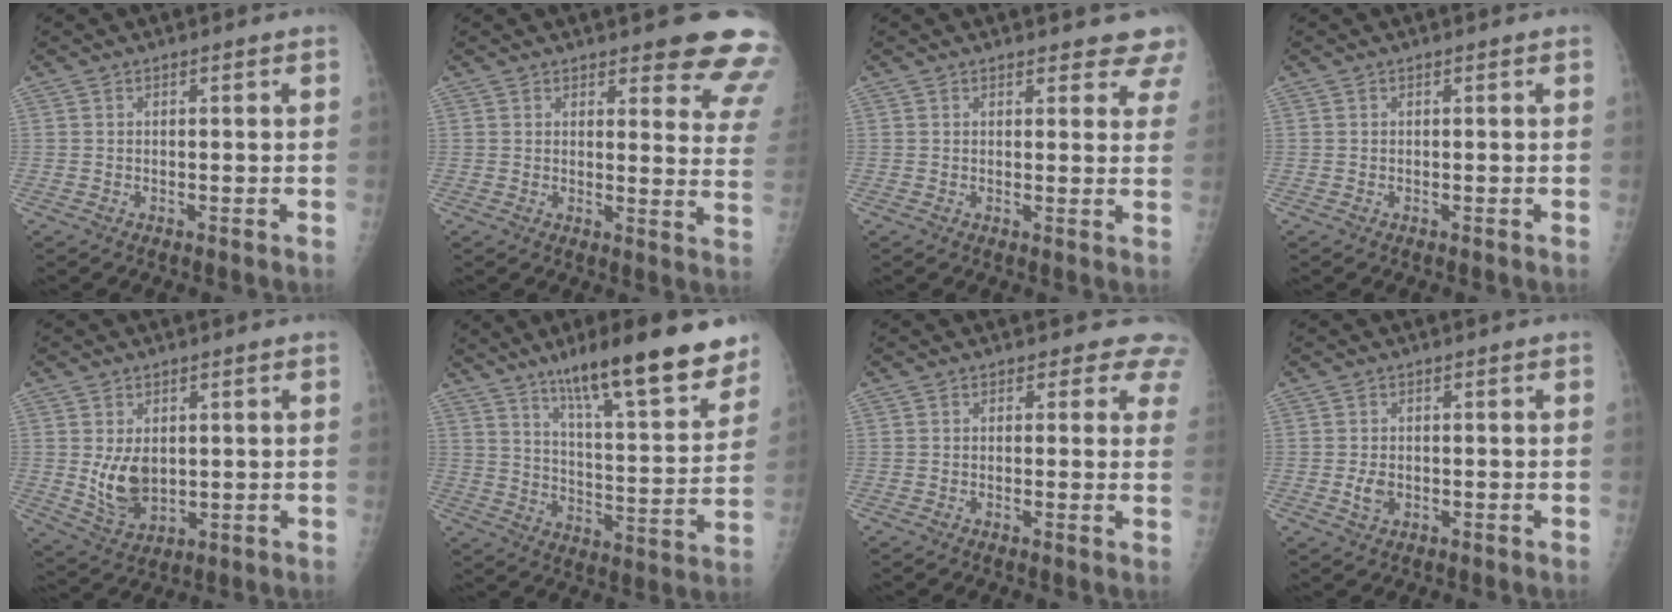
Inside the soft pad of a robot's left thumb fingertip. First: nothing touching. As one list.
[{"total": 13.4, "force": [11.3, 3.5, 6.2], "torque": [-0.022, -0.081, 0.109]}, {"total": 6.5, "force": [5.9, 2.2, 1.5], "torque": [0.027, -0.024, 0.047]}, {"total": 0.0}, {"total": 7.3, "force": [0.8, 4.9, 5.3], "torque": [-0.076, -0.019, 0.033]}, {"total": 22.2, "force": [15.3, 4.5, 15.5], "torque": [-0.204, -0.066, 0.242]}, {"total": 4.8, "force": [4.0, 2.6, 0.7], "torque": [0.033, -0.015, 0.020]}, {"total": 2.3, "force": [-0.4, 1.6, 1.6], "torque": [-0.027, 0.000, -0.004]}]